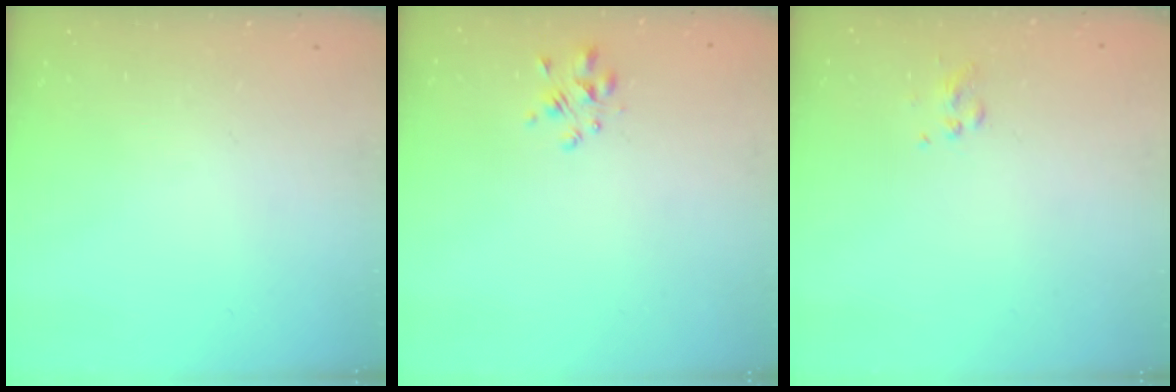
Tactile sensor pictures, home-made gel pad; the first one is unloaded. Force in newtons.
{"total": 2.4, "press": 2.3, "slide": 0.7}
{"total": 3.0, "press": 2.9, "slide": 0.8}